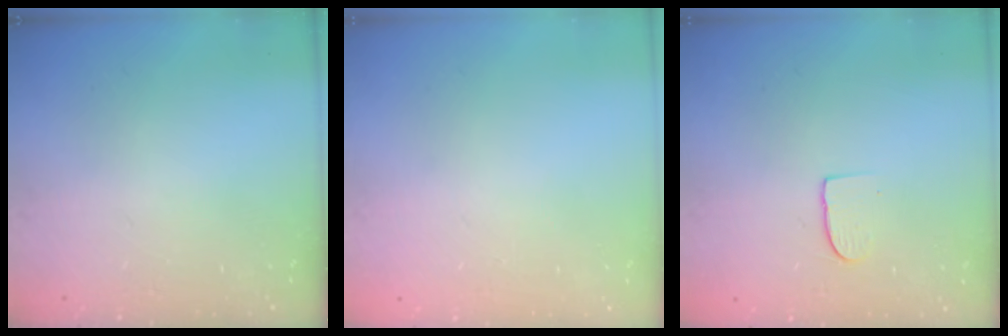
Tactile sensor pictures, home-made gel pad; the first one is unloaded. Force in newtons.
{"total": 0.0}
{"total": 6.8, "press": 6.8, "slide": 0.5}